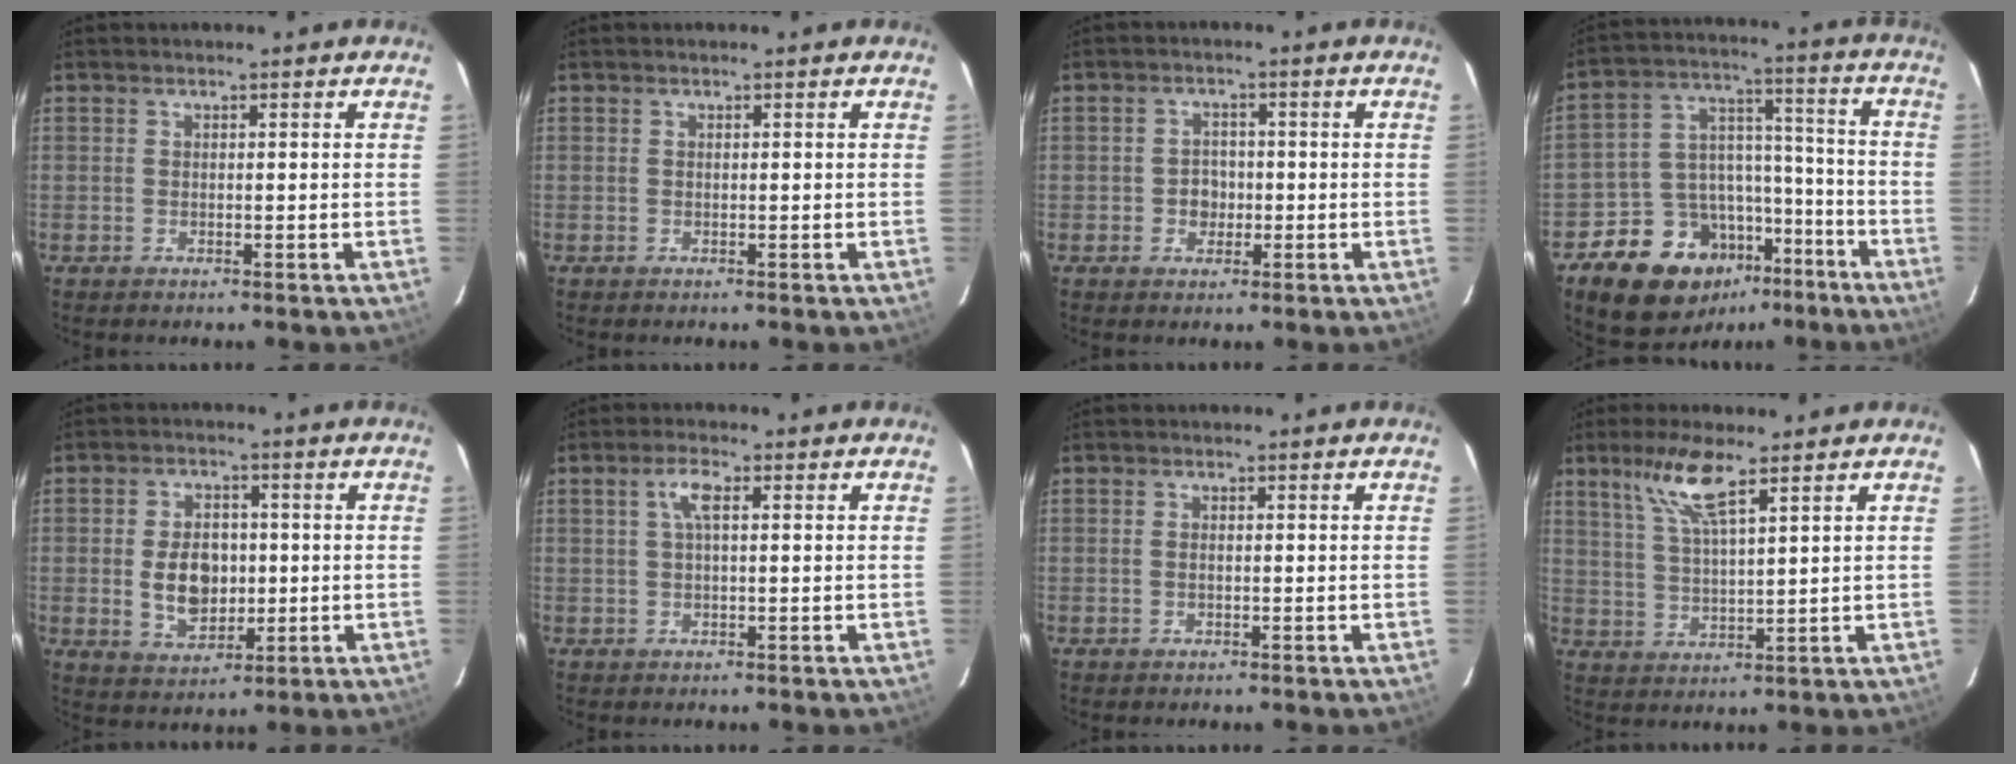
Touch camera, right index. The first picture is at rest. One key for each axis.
{"total": 0.0}
{"total": 3.2, "fx": -0.7, "fy": 2.9, "fz": 1.2, "tx": -0.022, "ty": 0.010, "tz": -0.008}
{"total": 17.3, "fx": -10.6, "fy": 12.0, "fz": 6.6, "tx": -0.141, "ty": 0.059, "tz": -0.147}
{"total": 8.8, "fx": -0.5, "fy": 5.9, "fz": 6.5, "tx": -0.127, "ty": 0.004, "tz": 0.002}
{"total": 3.2, "fx": 0.8, "fy": 0.9, "fz": 3.0, "tx": -0.062, "ty": 0.009, "tz": 0.015}
{"total": 0.9, "fx": -0.2, "fy": 0.4, "fz": 0.8, "tx": -0.017, "ty": 0.000, "tz": -0.004}
{"total": 8.1, "fx": 5.1, "fy": 1.2, "fz": 6.2, "tx": -0.124, "ty": 0.004, "tz": 0.103}